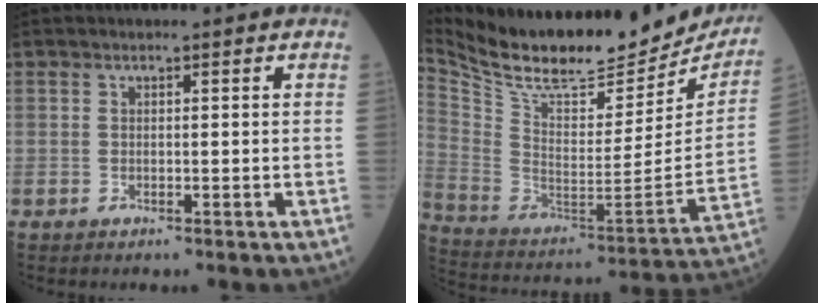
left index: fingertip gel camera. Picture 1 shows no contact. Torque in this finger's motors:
{"motor_torque": [0.48, -0.91, 0.02, 0.03]}